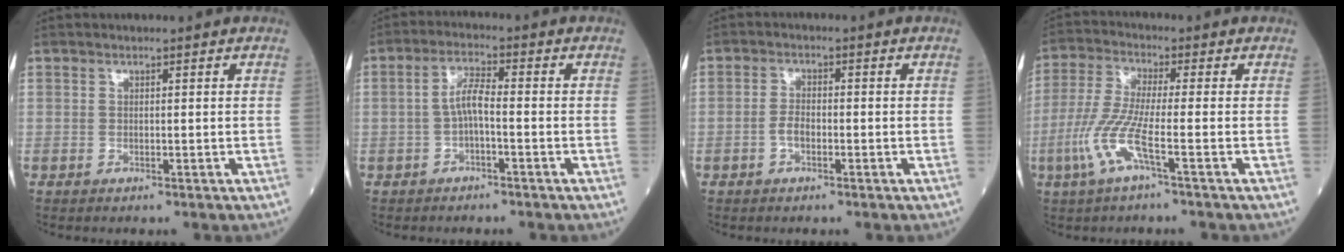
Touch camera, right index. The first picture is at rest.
{"total": 3.9, "force": [-1.0, 0.8, 3.7], "torque": [-0.071, 0.012, -0.020]}
{"total": 2.3, "force": [-0.8, 1.1, 1.8], "torque": [-0.032, 0.005, -0.014]}
{"total": 7.5, "force": [-2.9, -0.1, 6.9], "torque": [-0.154, -0.005, -0.066]}